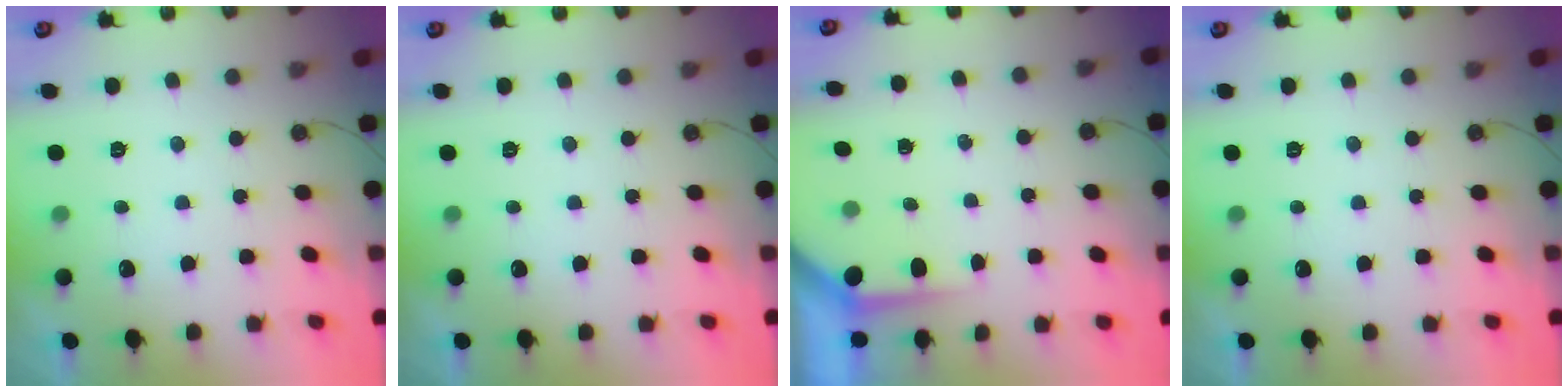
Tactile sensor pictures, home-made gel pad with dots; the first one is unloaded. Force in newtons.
{"total": 0.0}
{"total": 3.8, "press": 3.7, "slide": 0.4}
{"total": 0.0}